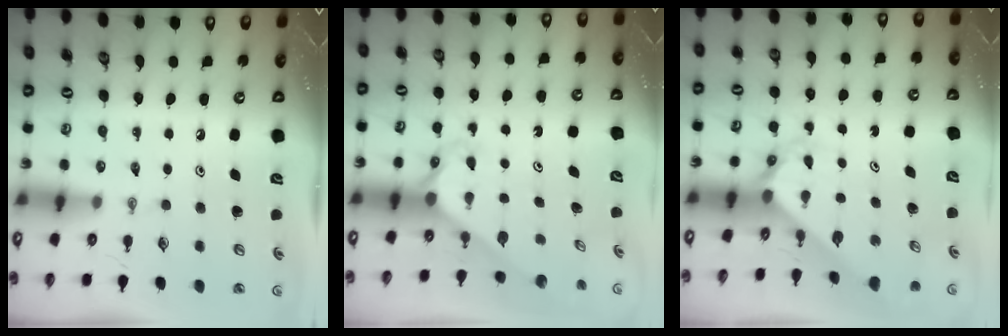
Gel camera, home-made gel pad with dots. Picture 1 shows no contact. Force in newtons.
{"total": 2.2, "press": 2.2, "slide": 0.1}
{"total": 2.4, "press": 2.4, "slide": 0.3}